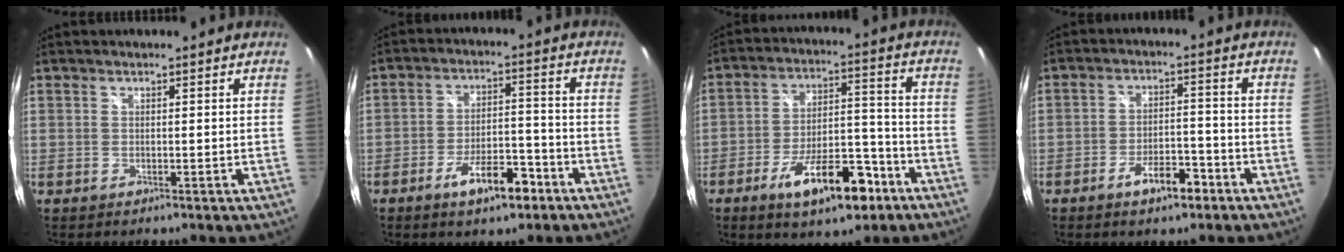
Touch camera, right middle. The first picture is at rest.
{"total": 9.1, "force": [-5.6, 3.2, 6.4], "torque": [-0.119, 0.007, -0.083]}
{"total": 14.4, "force": [-8.4, 5.6, 10.2], "torque": [-0.180, 0.012, -0.126]}
{"total": 6.6, "force": [-4.2, 2.4, 4.5], "torque": [-0.085, 0.004, -0.062]}